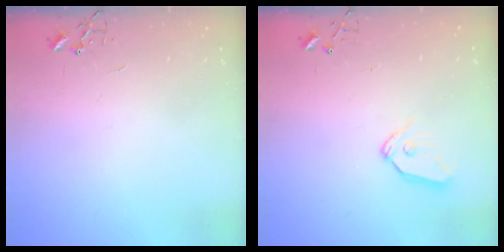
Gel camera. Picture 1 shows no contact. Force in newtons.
{"total": 8.4, "press": 8.4, "slide": 0.5}